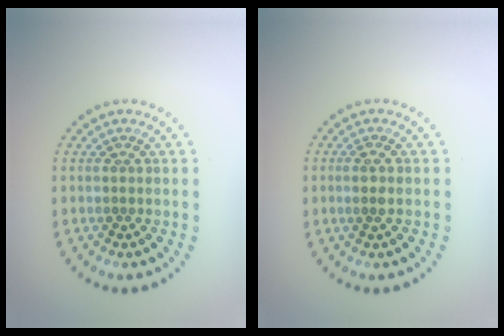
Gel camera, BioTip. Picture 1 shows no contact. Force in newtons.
{"total": 1.1, "press": 0.8, "slide": 0.8}